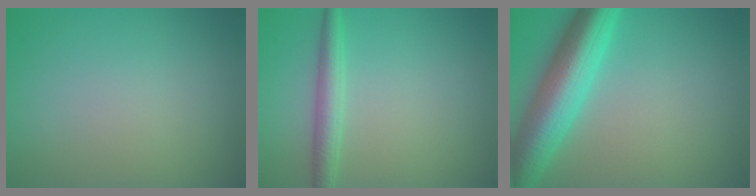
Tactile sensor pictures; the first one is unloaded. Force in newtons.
{"total": 2.6, "press": 2.6, "slide": 0.0}
{"total": 8.5, "press": 8.5, "slide": 0.2}